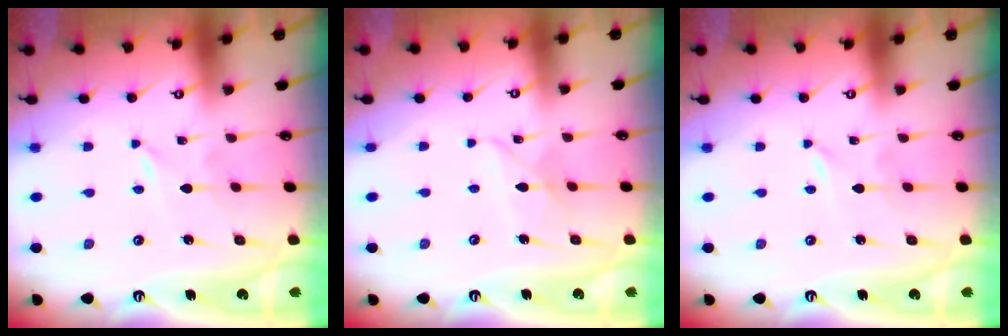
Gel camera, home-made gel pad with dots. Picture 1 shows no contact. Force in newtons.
{"total": 7.0, "press": 6.9, "slide": 0.4}
{"total": 0.0}